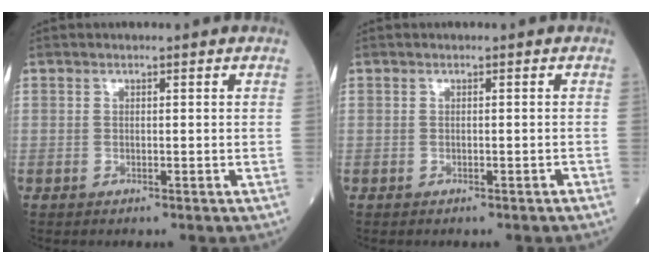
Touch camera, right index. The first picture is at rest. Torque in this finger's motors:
{"motor_torque": [0.00, 0.00, 0.00, 0.00]}